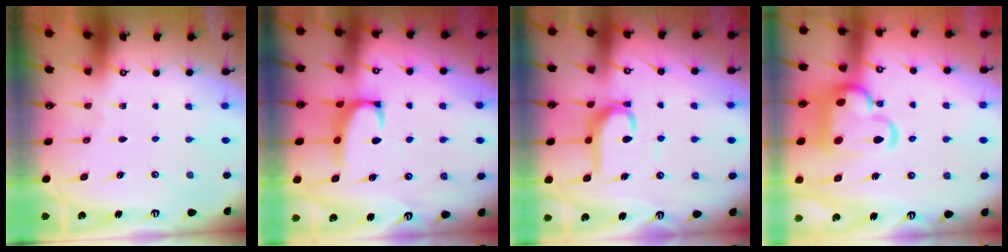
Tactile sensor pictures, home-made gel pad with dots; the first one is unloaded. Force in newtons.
{"total": 2.7, "press": 2.5, "slide": 1.0}
{"total": 6.8, "press": 6.7, "slide": 1.0}
{"total": 11.2, "press": 11.1, "slide": 2.0}